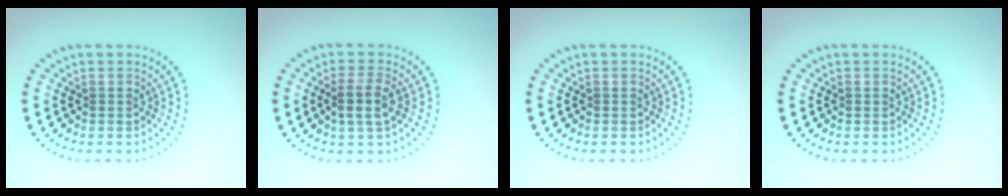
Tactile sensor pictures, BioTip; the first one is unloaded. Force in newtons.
{"total": 2.6, "press": 2.3, "slide": 1.1}
{"total": 0.0}
{"total": 0.0}